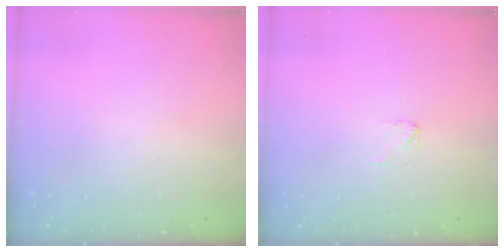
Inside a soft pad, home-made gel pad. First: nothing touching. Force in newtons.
{"total": 2.7, "press": 2.7, "slide": 0.2}